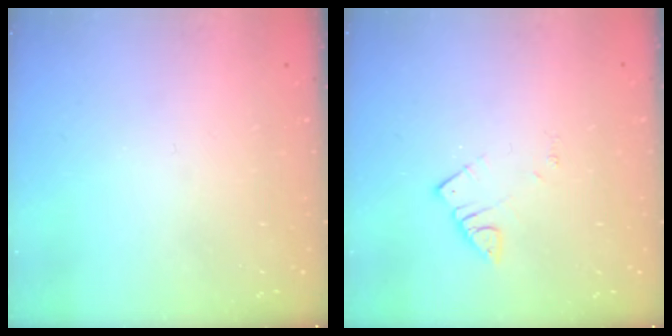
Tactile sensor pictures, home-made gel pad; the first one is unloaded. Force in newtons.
{"total": 2.8, "press": 2.7, "slide": 0.3}